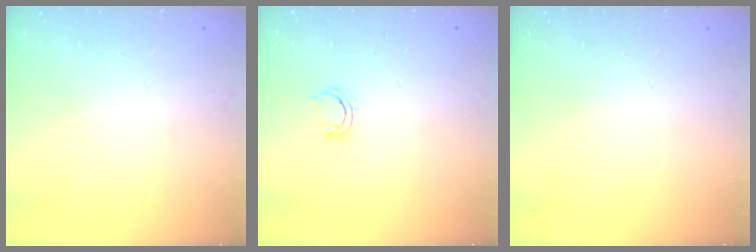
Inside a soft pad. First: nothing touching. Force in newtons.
{"total": 4.1, "press": 4.0, "slide": 1.0}
{"total": 0.0}